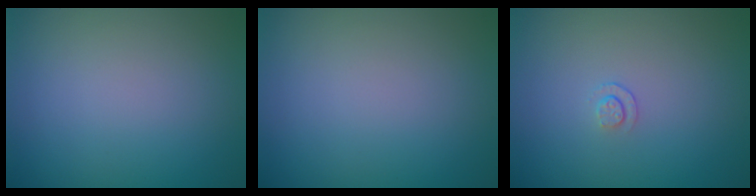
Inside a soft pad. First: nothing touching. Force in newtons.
{"total": 0.0}
{"total": 0.8, "press": 0.5, "slide": 0.7}